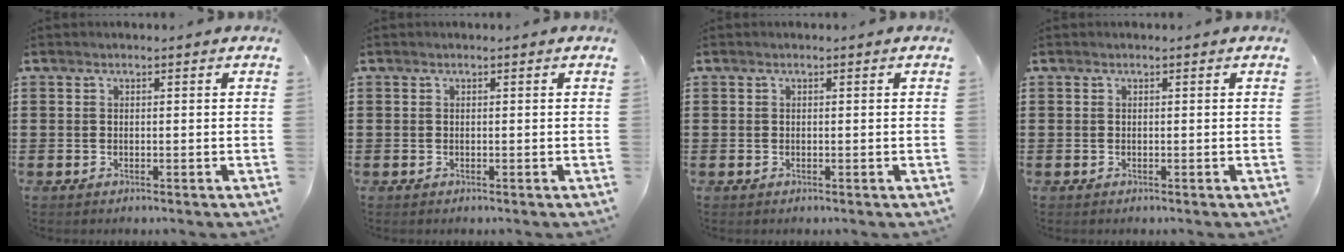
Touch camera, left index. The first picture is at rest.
{"total": 0.0}
{"total": 0.0}
{"total": 0.0}